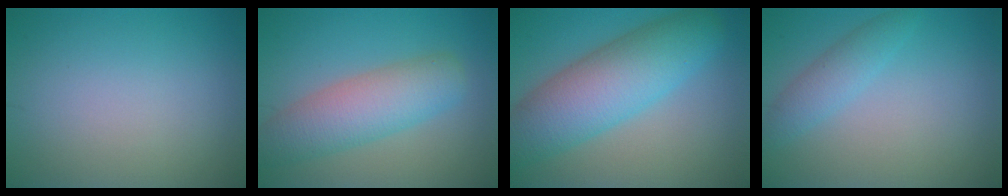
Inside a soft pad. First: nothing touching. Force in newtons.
{"total": 5.9, "press": 5.9, "slide": 0.3}
{"total": 8.7, "press": 8.7, "slide": 0.3}
{"total": 2.3, "press": 2.3, "slide": 0.2}